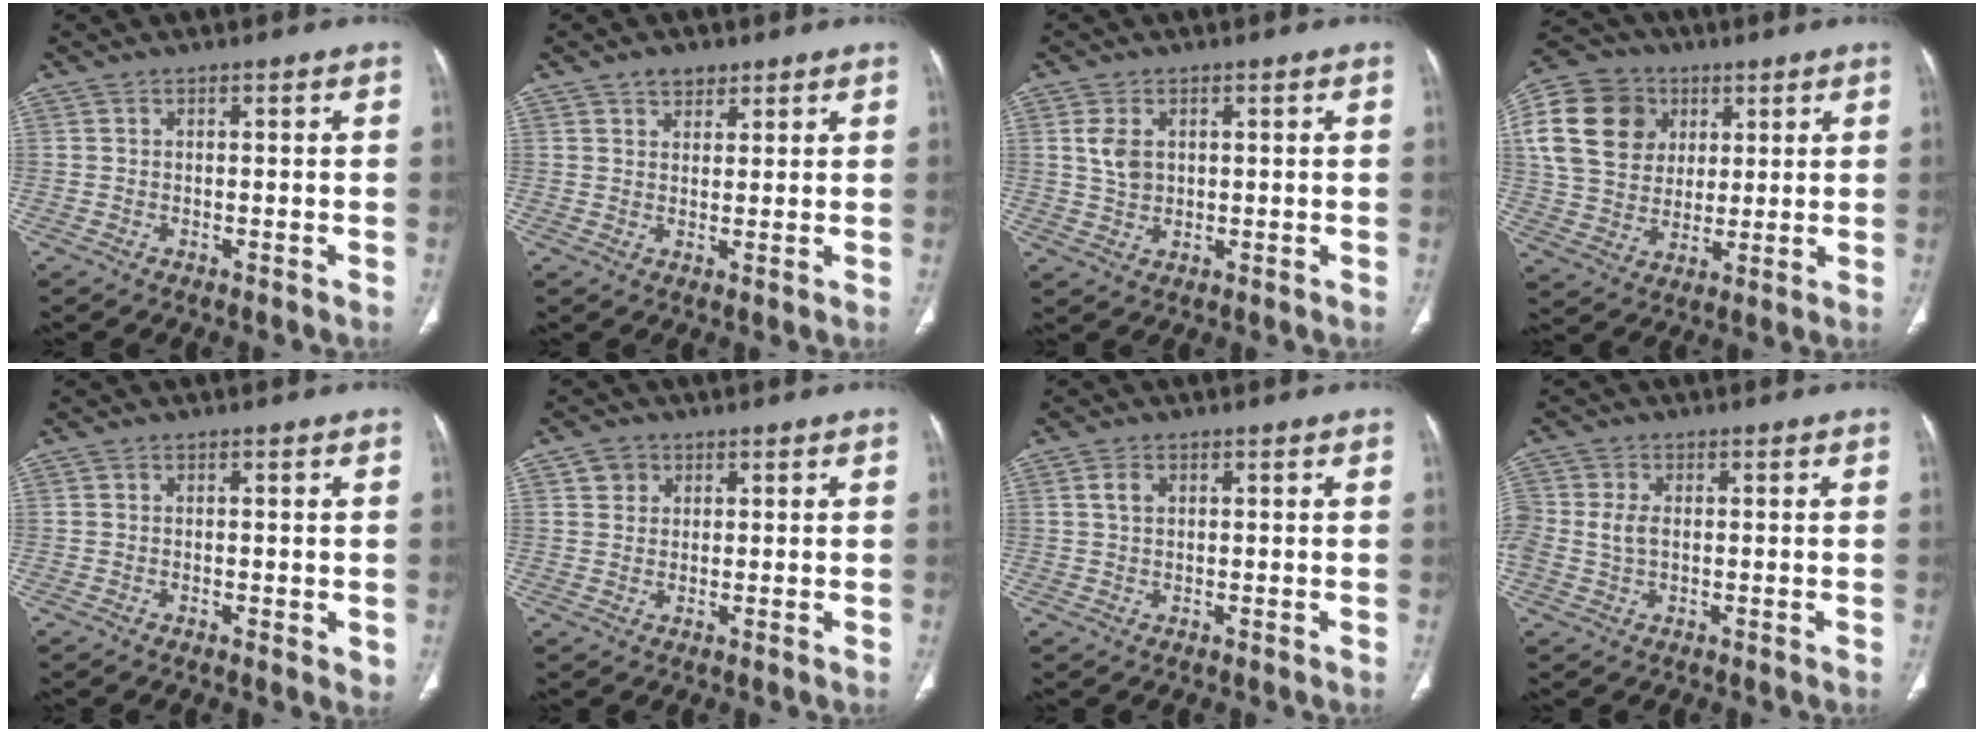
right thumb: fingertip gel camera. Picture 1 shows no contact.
{"total": 3.3, "force": [2.2, 2.1, 1.3], "torque": [-0.004, -0.013, 0.035]}
{"total": 4.1, "force": [1.0, 2.8, 2.8], "torque": [-0.049, -0.004, 0.024]}
{"total": 22.0, "force": [6.8, 17.7, 11.1], "torque": [-0.237, 0.033, 0.132]}
{"total": 2.1, "force": [-0.2, 0.9, 1.9], "torque": [-0.023, -0.005, -0.005]}
{"total": 2.9, "force": [1.3, 2.5, 0.7], "torque": [0.004, -0.006, 0.018]}
{"total": 1.9, "force": [0.6, 1.2, 1.3], "torque": [-0.022, 0.003, 0.013]}
{"total": 4.4, "force": [0.0, 2.9, 3.3], "torque": [-0.080, 0.007, 0.002]}